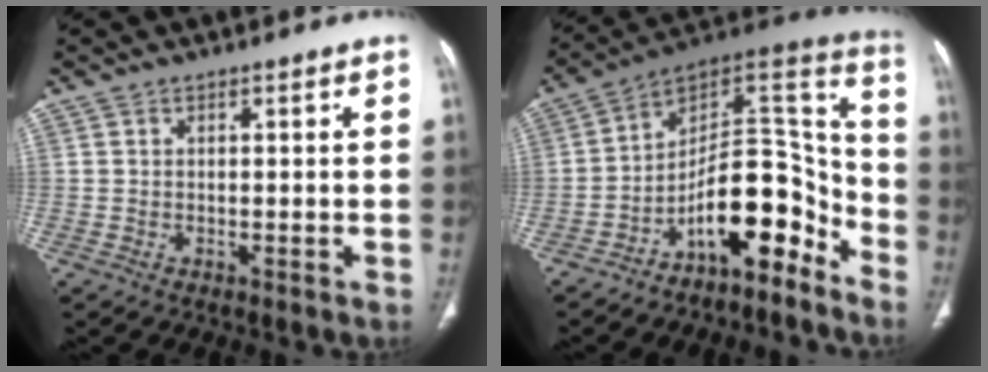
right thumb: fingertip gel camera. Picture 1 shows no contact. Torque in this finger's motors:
{"motor_torque": [2.84, 2.00, 1.32, -1.45, 0.46]}